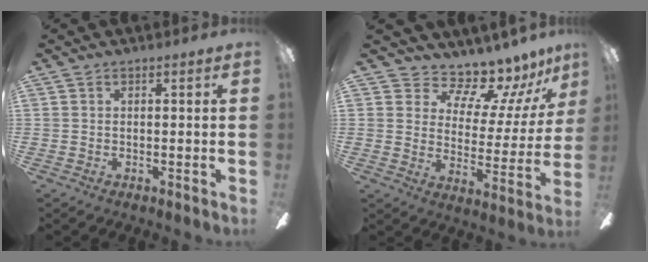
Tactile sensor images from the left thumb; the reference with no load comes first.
{"total": 11.7, "force": [10.6, 3.9, 3.0], "torque": [-0.055, -0.097, 0.186]}